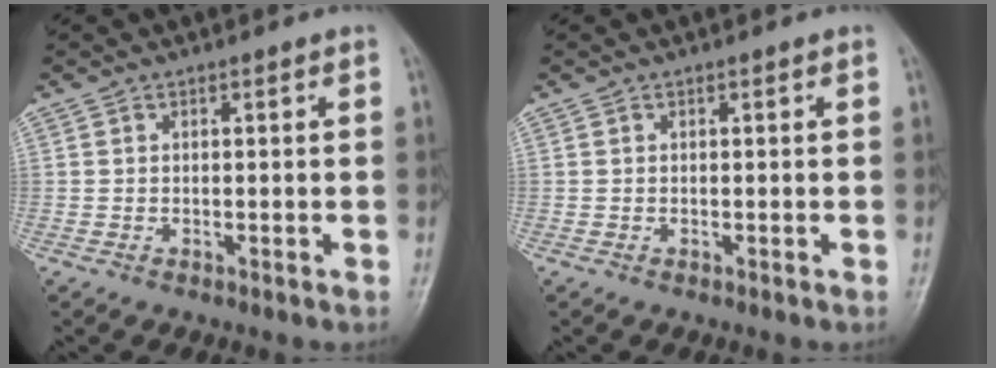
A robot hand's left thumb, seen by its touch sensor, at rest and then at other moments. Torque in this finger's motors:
{"motor_torque": [0.00, 0.00, -0.11, -0.01, 0.00]}